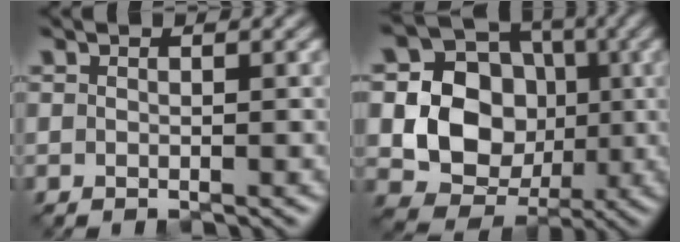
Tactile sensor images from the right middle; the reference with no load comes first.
{"total": 10.2, "force": [-0.4, 9.0, 4.7], "torque": [-0.078, -0.002, -0.020]}